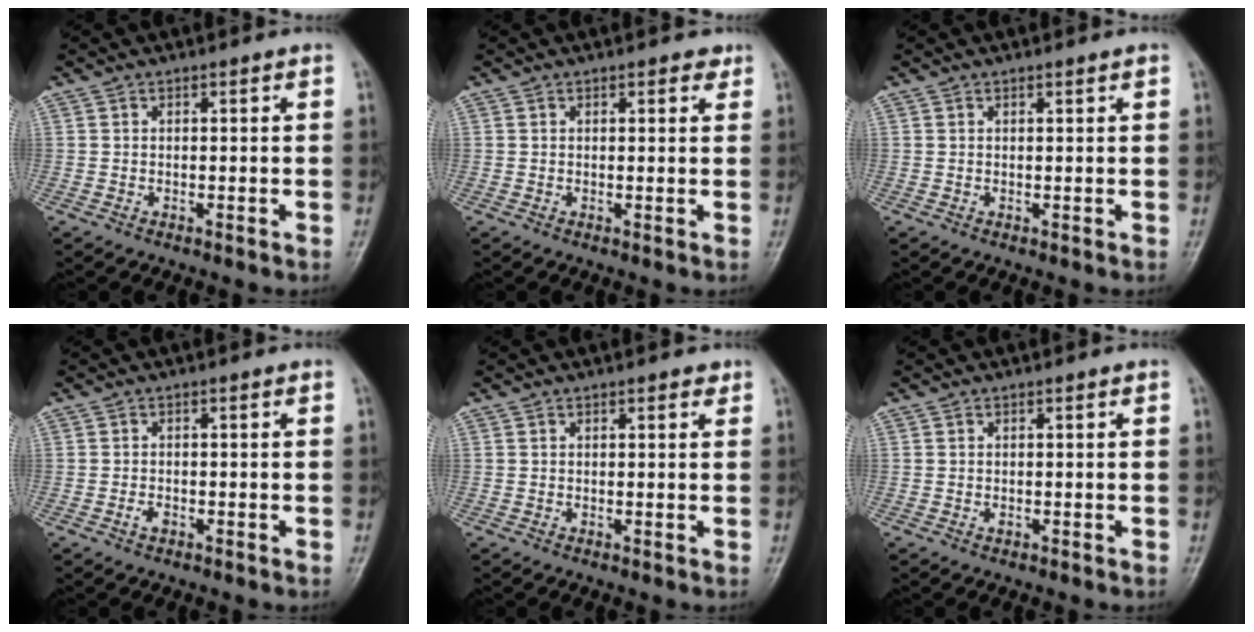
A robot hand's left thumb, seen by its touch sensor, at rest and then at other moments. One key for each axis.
{"total": 1.9, "fx": 1.2, "fy": 0.9, "fz": 1.1, "tx": -0.004, "ty": -0.004, "tz": 0.012}
{"total": 0.7, "fx": 0.5, "fy": 0.1, "fz": 0.5, "tx": -0.007, "ty": -0.001, "tz": 0.007}
{"total": 1.3, "fx": -0.6, "fy": 0.8, "fz": 0.8, "tx": -0.015, "ty": 0.002, "tz": -0.013}
{"total": 1.5, "fx": 0.9, "fy": 0.6, "fz": 0.9, "tx": -0.006, "ty": -0.003, "tz": 0.009}
{"total": 0.6, "fx": 0.0, "fy": 0.4, "fz": 0.5, "tx": -0.006, "ty": 0.000, "tz": 0.001}